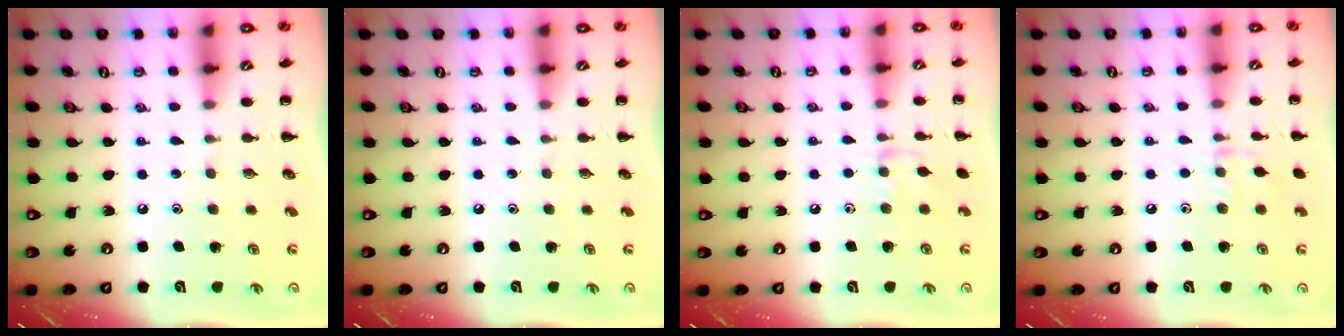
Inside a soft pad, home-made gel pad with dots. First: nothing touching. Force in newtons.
{"total": 0.0}
{"total": 4.7, "press": 4.5, "slide": 1.2}
{"total": 5.8, "press": 5.5, "slide": 1.6}